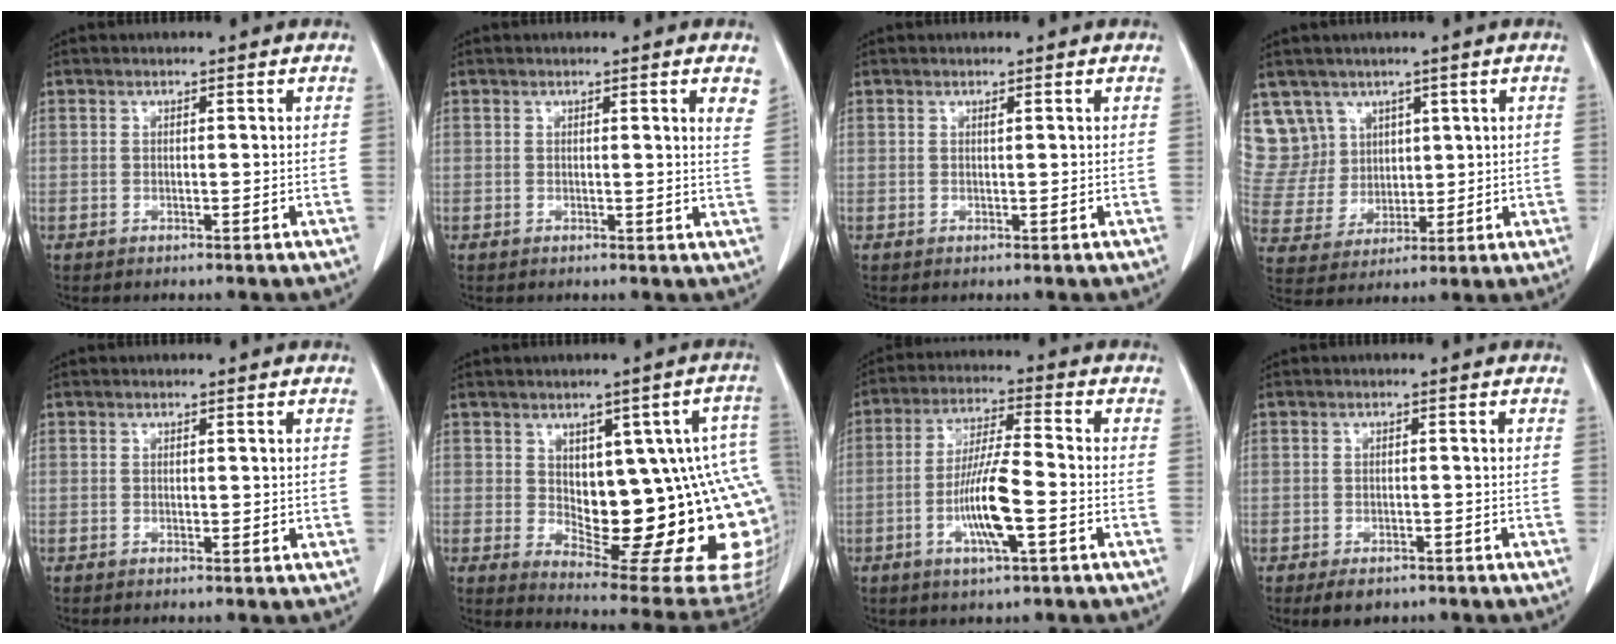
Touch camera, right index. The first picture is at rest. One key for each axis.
{"total": 3.3, "fx": 2.1, "fy": 0.0, "fz": 2.5, "tx": -0.029, "ty": -0.009, "tz": 0.015}
{"total": 0.0}
{"total": 9.2, "fx": 5.7, "fy": 7.2, "fz": 0.1, "tx": -0.011, "ty": 0.030, "tz": 0.127}
{"total": 0.8, "fx": 0.2, "fy": 0.5, "fz": 0.6, "tx": -0.006, "ty": -0.001, "tz": 0.005}
{"total": 22.6, "fx": -1.2, "fy": 7.7, "fz": 21.2, "tx": -0.172, "ty": 0.021, "tz": 0.012}
{"total": 9.8, "fx": -3.0, "fy": 1.0, "fz": 9.2, "tx": -0.178, "ty": -0.004, "tz": -0.058}
{"total": 3.2, "fx": -2.2, "fy": 1.8, "fz": 1.4, "tx": -0.016, "ty": -0.001, "tz": -0.025}